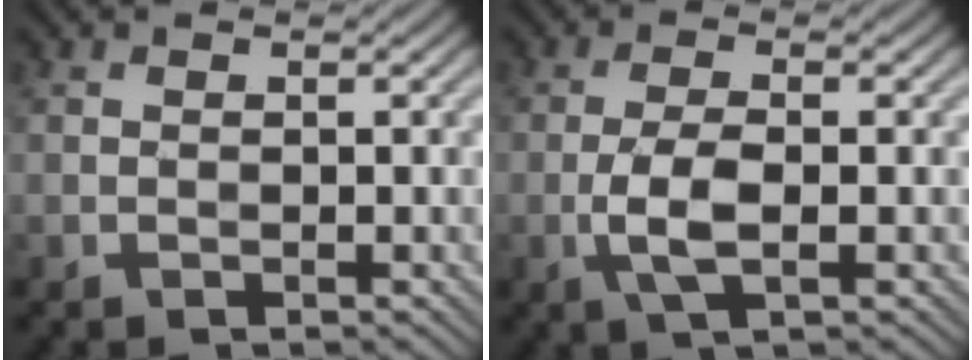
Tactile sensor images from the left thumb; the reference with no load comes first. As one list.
[{"total": 4.4, "force": [-1.2, 1.5, 4.0], "torque": [-0.092, -0.003, -0.028]}]